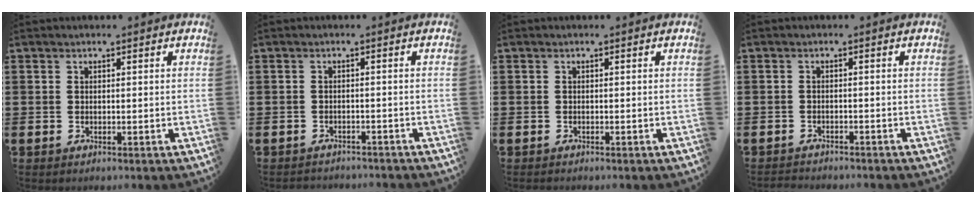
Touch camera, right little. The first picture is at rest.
{"total": 1.2, "force": [-1.2, 0.1, -0.1], "torque": [-0.002, 0.003, -0.026]}
{"total": 0.0}
{"total": 1.2, "force": [-1.2, 0.0, -0.1], "torque": [-0.001, 0.002, -0.025]}